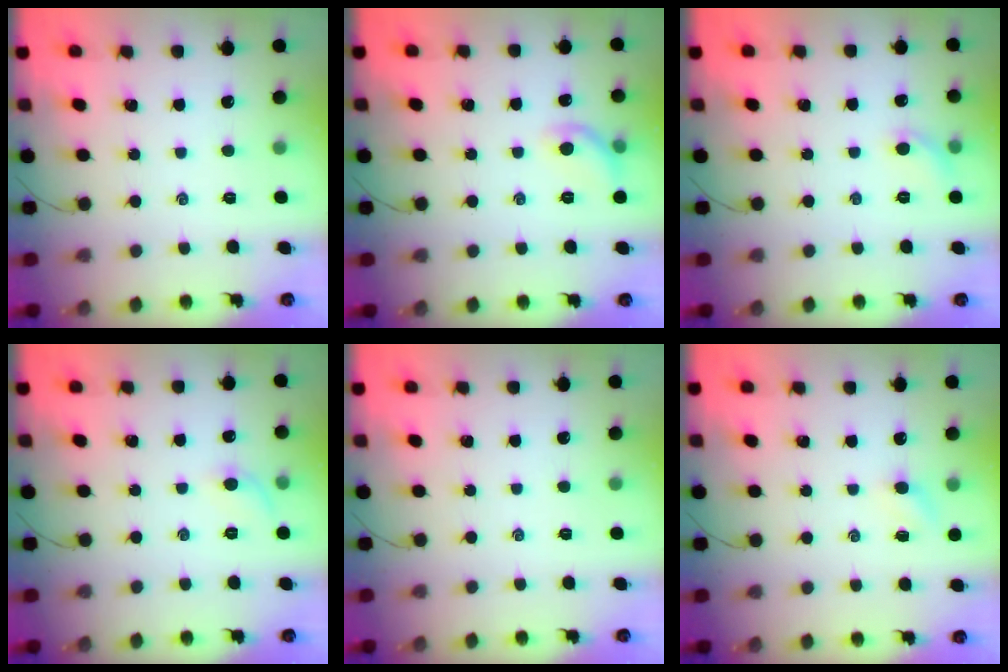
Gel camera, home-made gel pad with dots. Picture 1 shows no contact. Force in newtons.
{"total": 6.9, "press": 6.8, "slide": 1.3}
{"total": 5.2, "press": 5.0, "slide": 1.4}
{"total": 5.0, "press": 4.7, "slide": 1.7}
{"total": 0.0}
{"total": 4.2, "press": 4.0, "slide": 1.3}